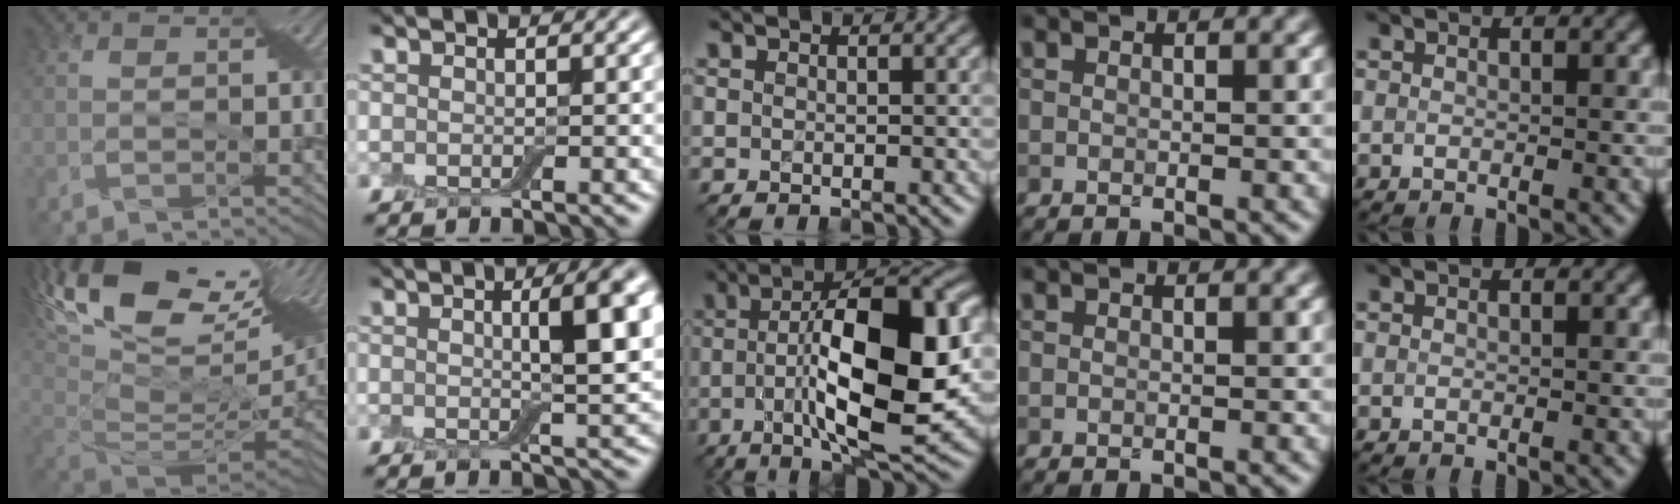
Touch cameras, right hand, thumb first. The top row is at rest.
{"thumb": {"total": 20.3, "force": [10.7, 8.8, 14.9], "torque": [-0.268, 0.052, 0.205]}, "index": {"total": 6.2, "force": [1.4, 1.4, 5.8], "torque": [-0.067, 0.010, 0.016]}, "middle": {"total": 13.2, "force": [-0.6, 3.8, 12.7], "torque": [-0.194, 0.006, -0.012]}}